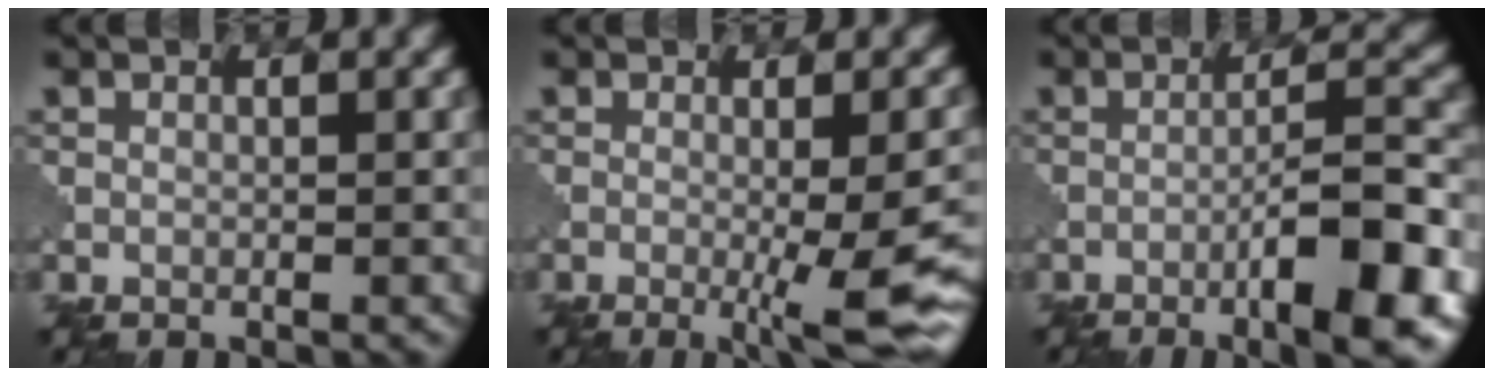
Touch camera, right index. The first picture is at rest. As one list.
[{"total": 7.9, "force": [-2.2, 1.6, 7.4], "torque": [-0.099, -0.012, -0.028]}, {"total": 8.8, "force": [-4.1, 1.7, 7.6], "torque": [-0.104, 0.015, -0.063]}]